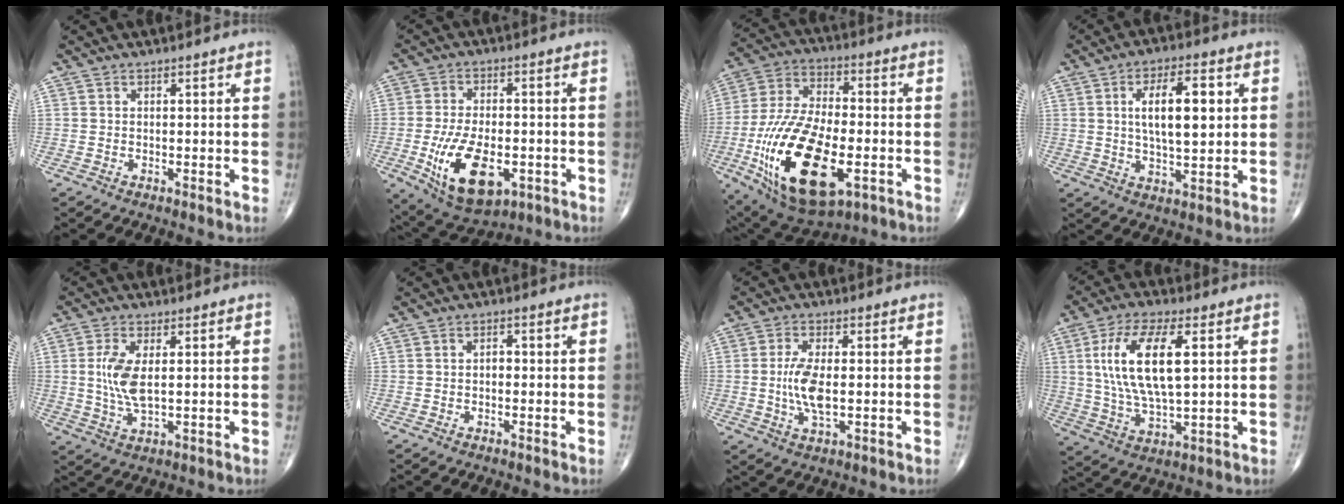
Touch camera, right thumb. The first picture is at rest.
{"total": 14.8, "force": [-4.5, 7.8, 11.8], "torque": [-0.196, 0.002, -0.060]}
{"total": 24.9, "force": [-7.5, 12.0, 20.5], "torque": [-0.415, 0.004, -0.117]}
{"total": 11.4, "force": [2.3, 4.6, 10.2], "torque": [-0.155, -0.005, 0.037]}
{"total": 7.1, "force": [0.8, 2.9, 6.4], "torque": [-0.142, -0.008, 0.019]}
{"total": 1.3, "force": [-0.2, 0.9, 0.9], "torque": [-0.007, 0.004, -0.007]}
{"total": 7.2, "force": [-0.4, 2.9, 6.6], "torque": [-0.139, -0.006, -0.009]}
{"total": 15.4, "force": [3.5, 5.9, 13.8], "torque": [-0.272, -0.006, 0.067]}